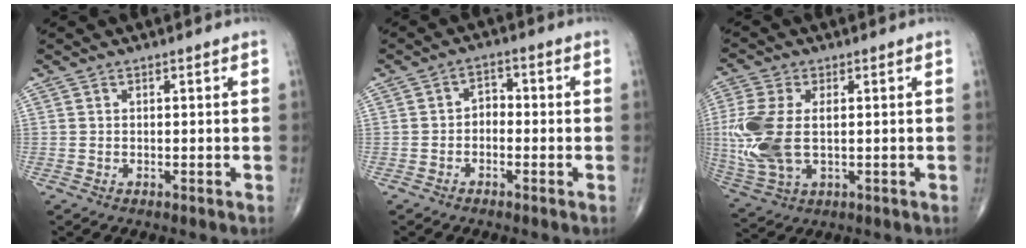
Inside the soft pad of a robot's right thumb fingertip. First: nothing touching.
{"total": 3.0, "force": [-0.8, 2.2, 1.9], "torque": [-0.016, 0.018, -0.026]}
{"total": 13.3, "force": [0.4, 7.5, 11.0], "torque": [-0.275, -0.005, 0.016]}